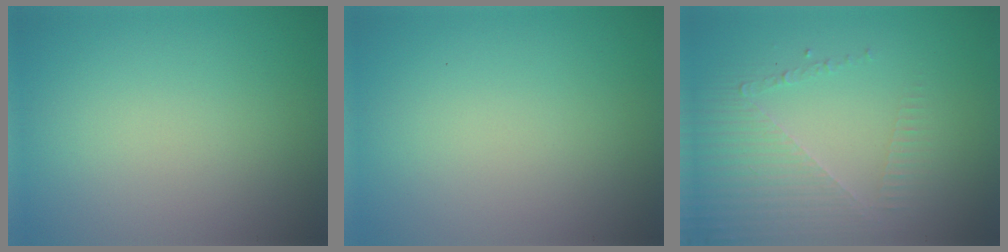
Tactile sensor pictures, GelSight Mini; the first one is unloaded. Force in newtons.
{"total": 0.0}
{"total": 5.0, "press": 2.9, "slide": 4.1}